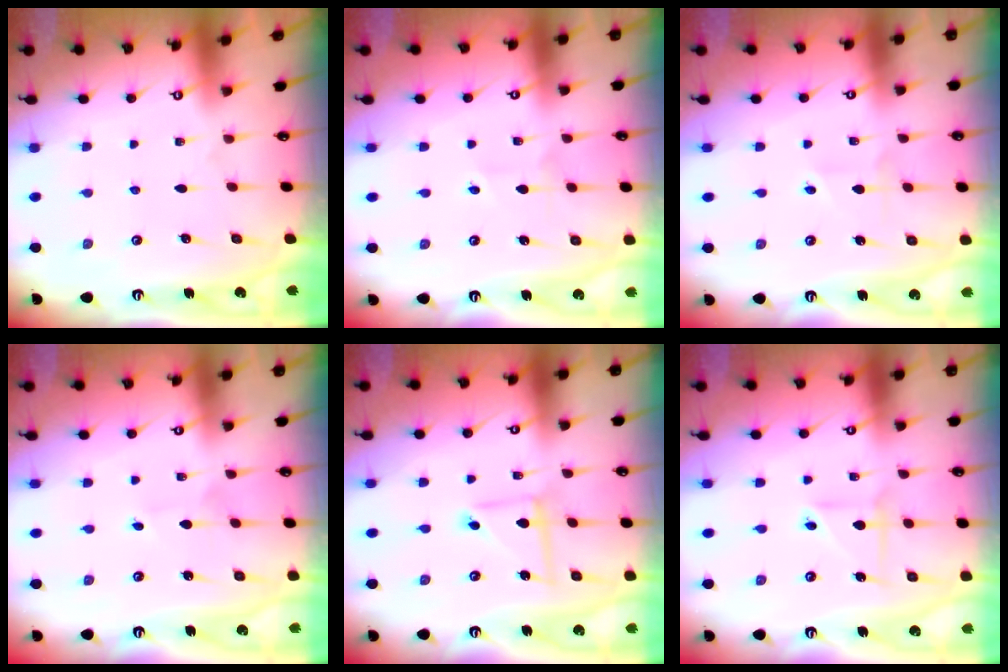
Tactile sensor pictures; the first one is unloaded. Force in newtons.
{"total": 2.0, "press": 1.9, "slide": 0.5}
{"total": 1.9, "press": 1.7, "slide": 1.0}
{"total": 1.9, "press": 1.9, "slide": 0.2}
{"total": 4.9, "press": 4.9, "slide": 0.4}
{"total": 4.1, "press": 4.1, "slide": 0.3}